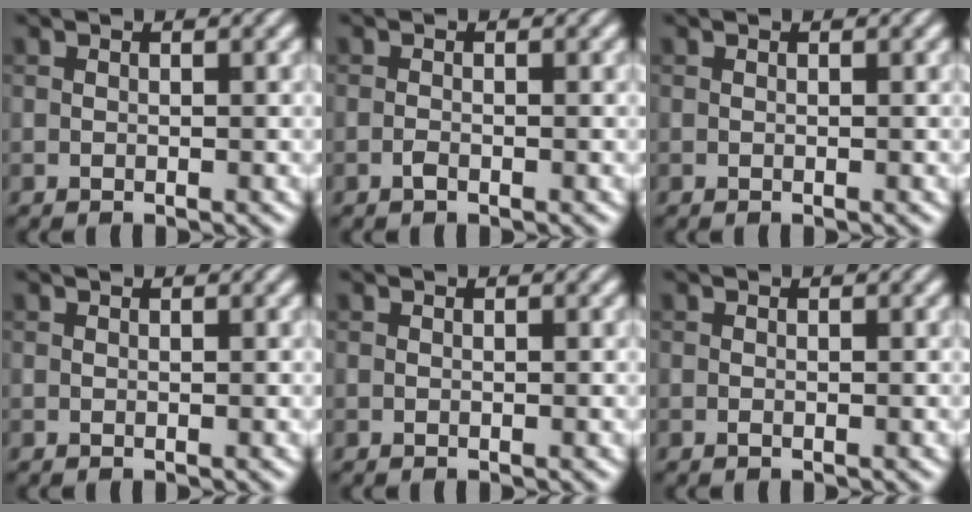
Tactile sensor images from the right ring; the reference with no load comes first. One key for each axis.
{"total": 0.7, "fx": -0.4, "fy": 0.2, "fz": 0.5, "tx": -0.011, "ty": -0.001, "tz": -0.009}
{"total": 0.0}
{"total": 0.0}
{"total": 0.0}
{"total": 0.0}